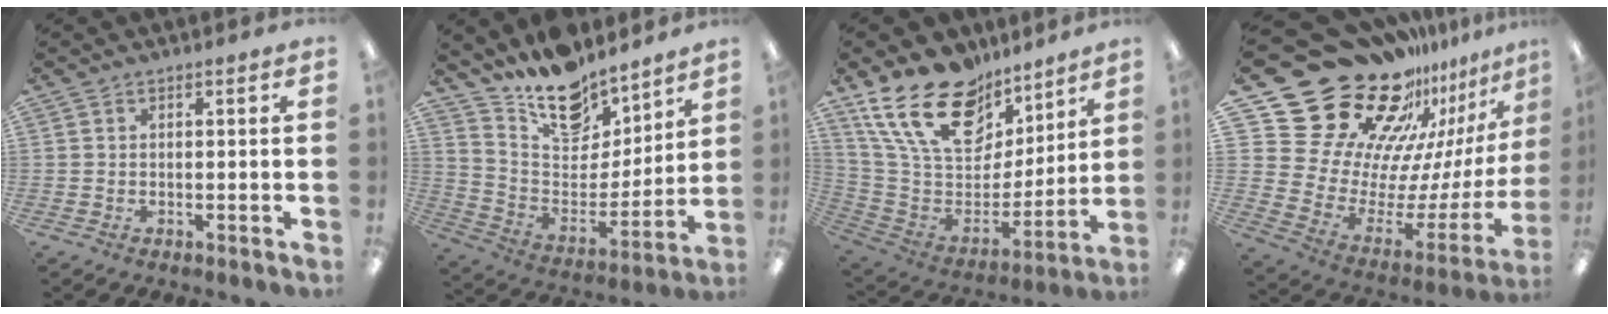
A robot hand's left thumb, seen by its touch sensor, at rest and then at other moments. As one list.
[{"total": 16.2, "force": [13.7, 7.4, 4.5], "torque": [-0.084, -0.109, 0.251]}, {"total": 23.3, "force": [15.0, 13.1, 12.0], "torque": [-0.220, -0.090, 0.278]}, {"total": 30.2, "force": [20.9, 17.5, 13.0], "torque": [-0.186, -0.202, 0.430]}]